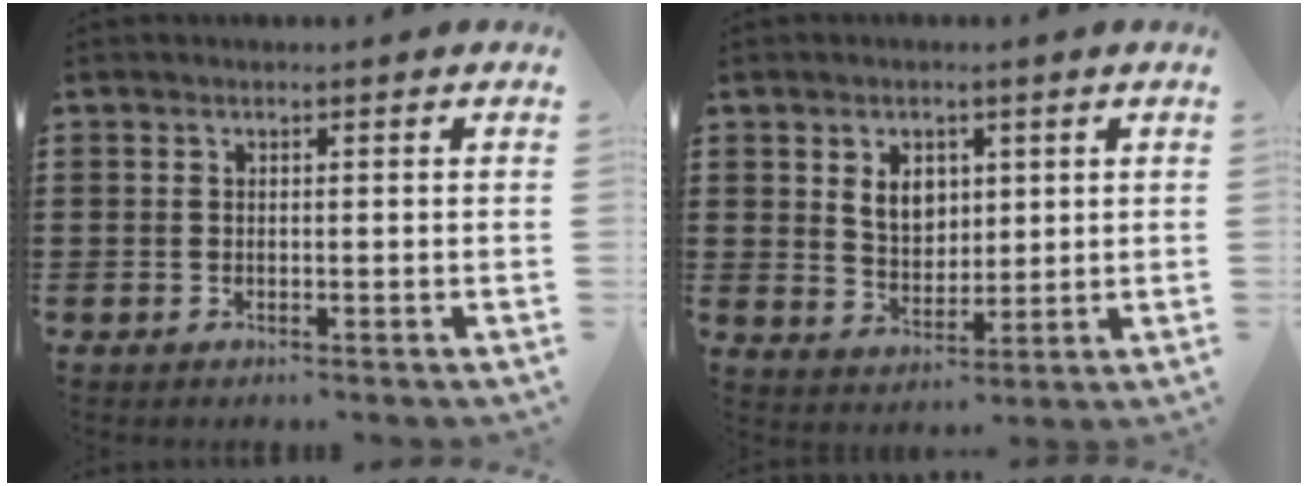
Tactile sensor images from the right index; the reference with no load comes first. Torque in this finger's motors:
{"motor_torque": [0.64, 0.54, 0.17, 0.06]}